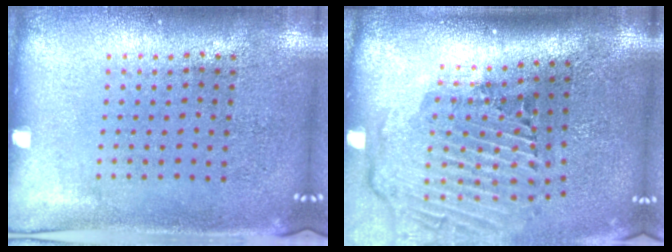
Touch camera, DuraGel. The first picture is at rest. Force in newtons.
{"total": 2.9, "press": 2.0, "slide": 2.1}